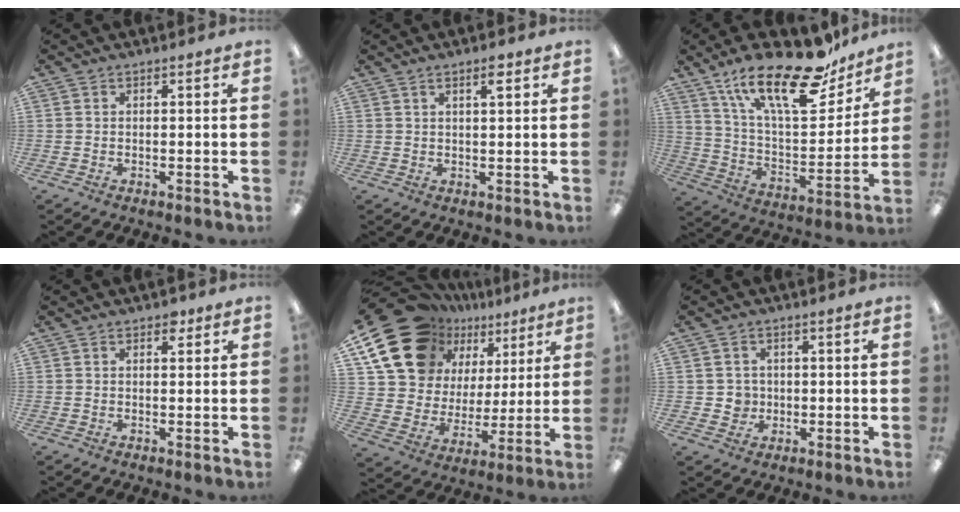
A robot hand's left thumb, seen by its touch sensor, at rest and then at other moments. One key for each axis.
{"total": 3.0, "fx": 1.9, "fy": 0.7, "fz": 2.2, "tx": -0.032, "ty": -0.003, "tz": 0.029}
{"total": 25.0, "fx": 17.2, "fy": 9.3, "fz": 15.6, "tx": -0.249, "ty": -0.097, "tz": 0.294}
{"total": 2.1, "fx": 1.3, "fy": 1.2, "fz": 1.2, "tx": 0.000, "ty": -0.007, "tz": 0.017}
{"total": 21.2, "fx": 13.1, "fy": 14.3, "fz": 8.6, "tx": -0.151, "ty": -0.084, "tz": 0.257}
{"total": 3.4, "fx": 0.0, "fy": 3.4, "fz": 0.4, "tx": 0.000, "ty": 0.000, "tz": -0.004}